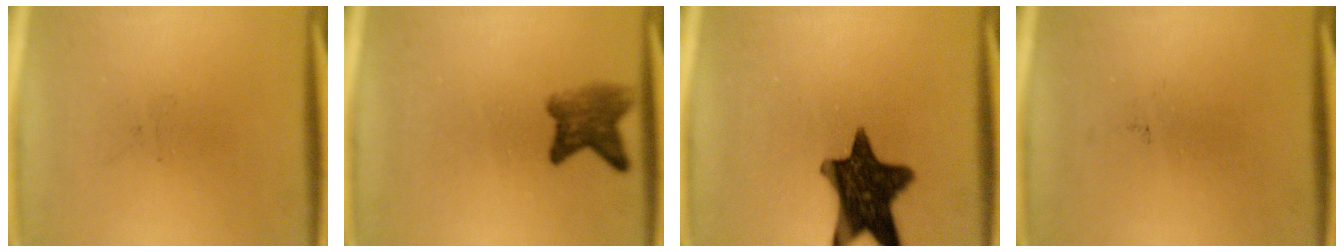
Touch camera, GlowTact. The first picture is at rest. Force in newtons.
{"total": 4.2}
{"total": 14.1}
{"total": 0.0}